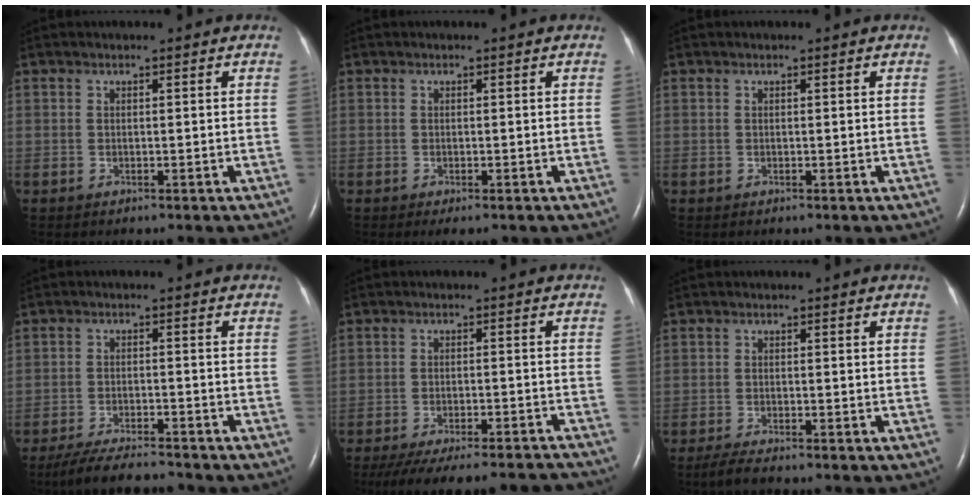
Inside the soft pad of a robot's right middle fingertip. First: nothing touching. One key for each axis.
{"total": 1.8, "fx": -1.2, "fy": 0.6, "fz": 1.3, "tx": -0.015, "ty": -0.005, "tz": -0.013}
{"total": 0.0}
{"total": 8.0, "fx": -7.2, "fy": 0.9, "fz": 3.2, "tx": -0.060, "ty": -0.020, "tz": -0.122}
{"total": 18.6, "fx": -17.0, "fy": 3.3, "fz": 7.0, "tx": -0.119, "ty": -0.016, "tz": -0.226}
{"total": 2.6, "fx": -2.2, "fy": 0.2, "fz": 1.4, "tx": -0.041, "ty": -0.010, "tz": -0.041}